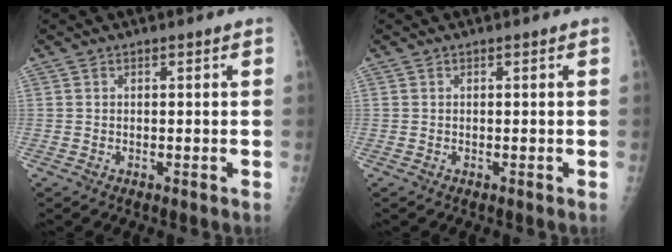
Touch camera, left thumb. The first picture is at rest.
{"total": 0.0}